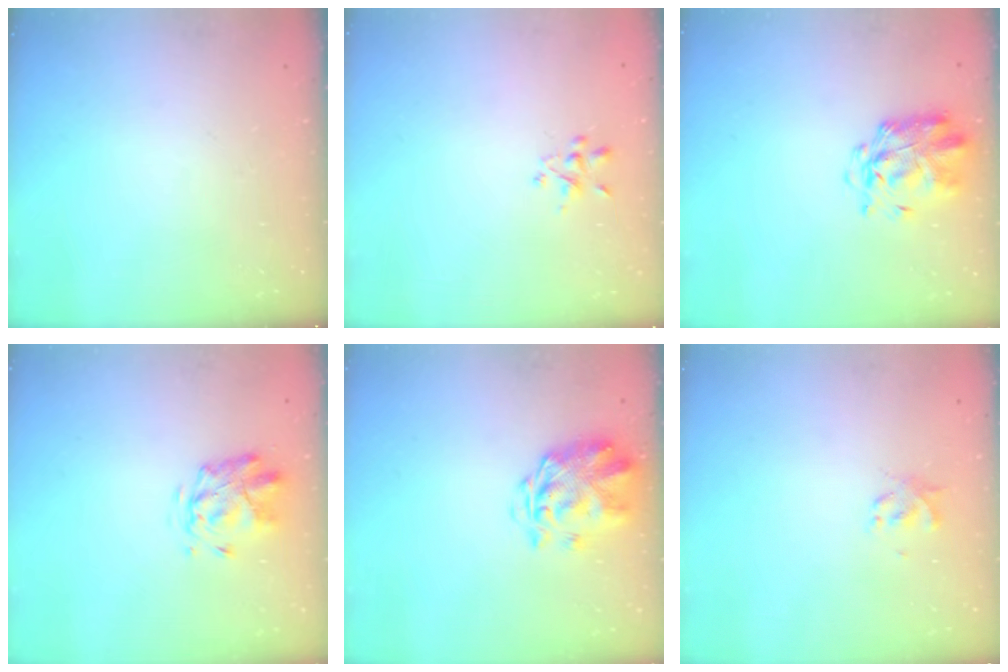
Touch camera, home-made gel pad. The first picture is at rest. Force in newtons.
{"total": 2.2, "press": 2.0, "slide": 1.0}
{"total": 3.1, "press": 3.0, "slide": 0.8}
{"total": 2.8, "press": 2.4, "slide": 1.4}
{"total": 3.2, "press": 2.8, "slide": 1.5}
{"total": 1.9, "press": 1.9, "slide": 0.3}